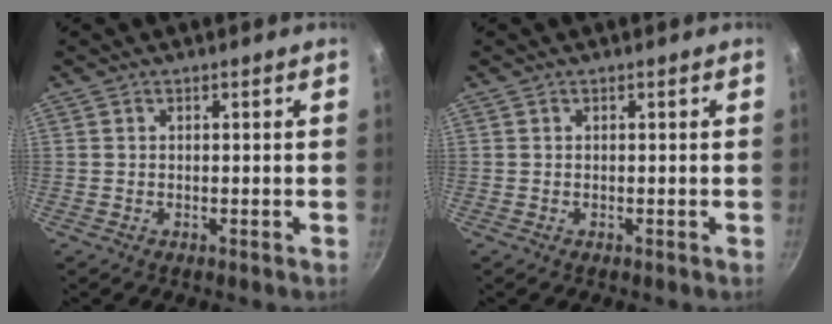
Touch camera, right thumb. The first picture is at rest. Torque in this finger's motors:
{"motor_torque": [0.00, 0.21, 0.40, -0.28, -0.02]}